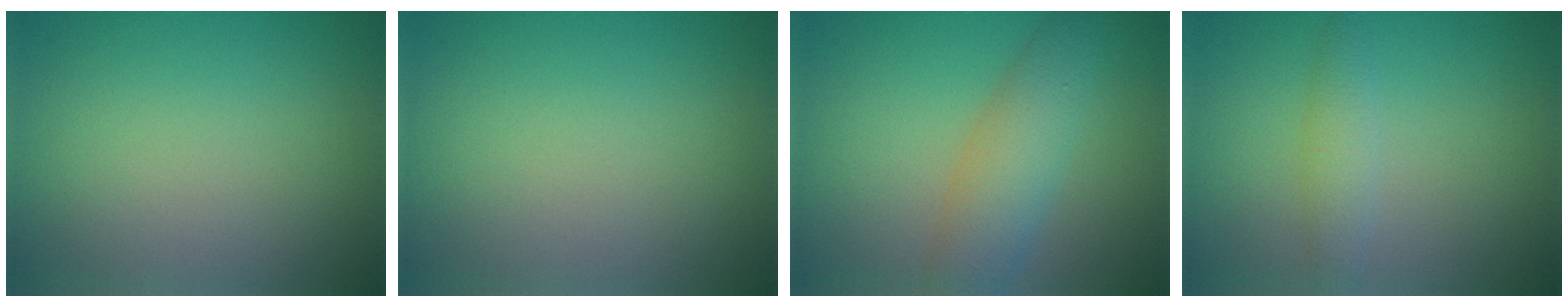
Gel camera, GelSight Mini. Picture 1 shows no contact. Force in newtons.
{"total": 0.0}
{"total": 4.6, "press": 4.6, "slide": 0.1}
{"total": 2.0, "press": 2.0, "slide": 0.1}